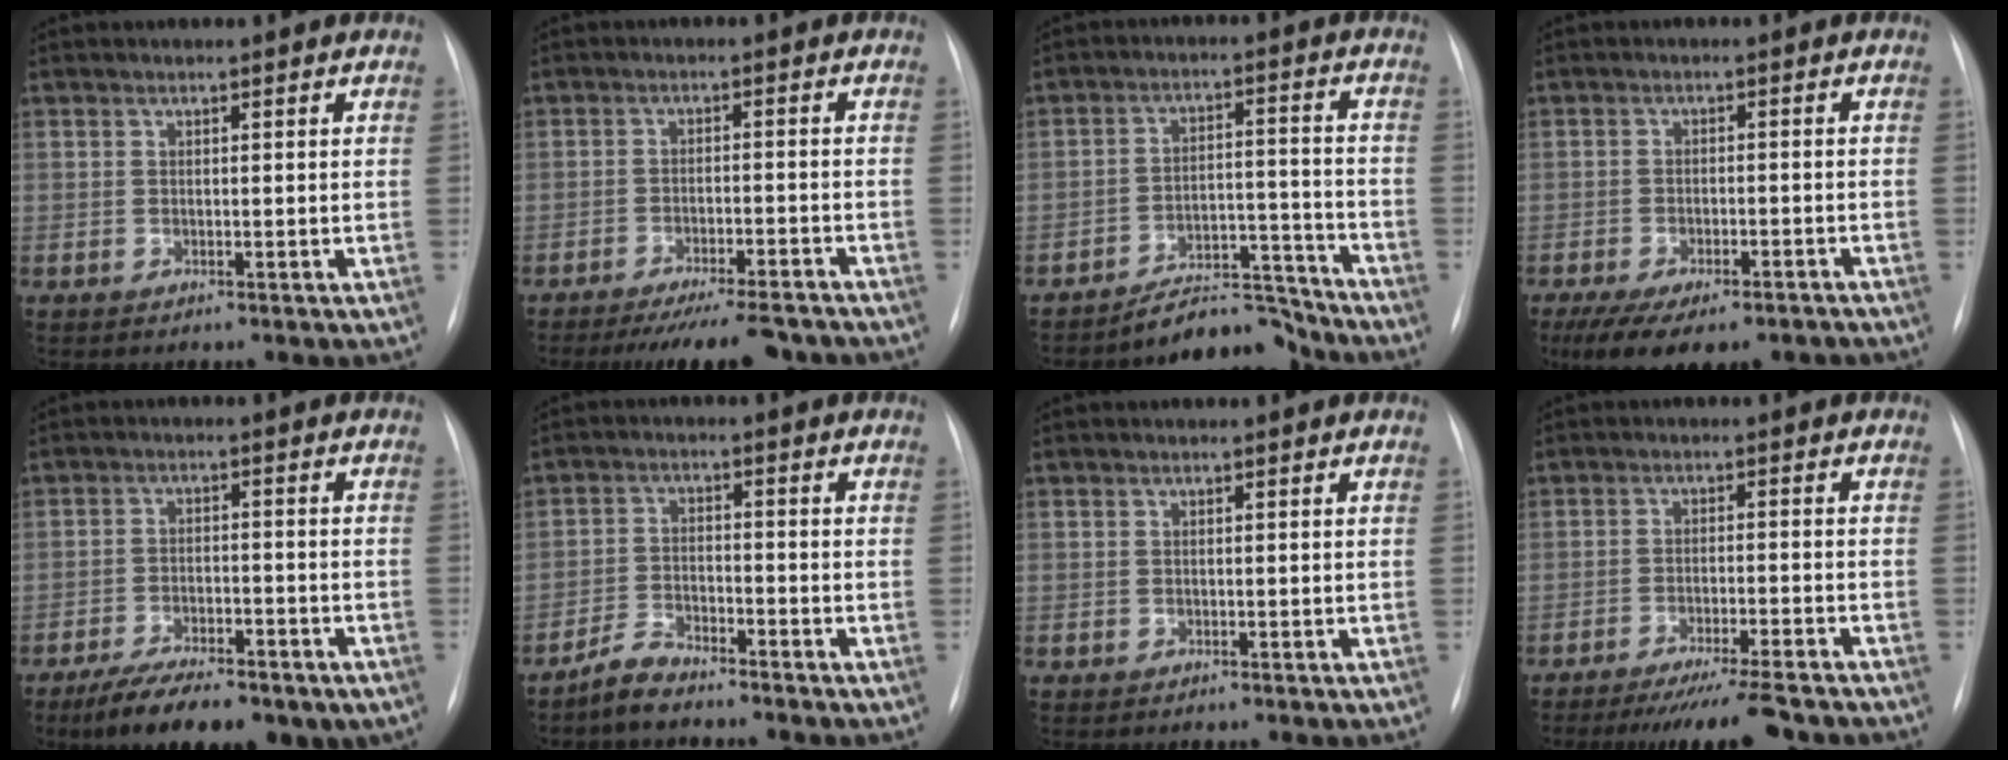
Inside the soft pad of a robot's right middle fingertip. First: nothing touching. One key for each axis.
{"total": 10.9, "fx": -9.8, "fy": 1.4, "fz": 4.6, "tx": -0.060, "ty": -0.011, "tz": -0.135}
{"total": 7.7, "fx": -7.5, "fy": 1.5, "fz": 0.7, "tx": -0.002, "ty": 0.042, "tz": -0.118}
{"total": 13.8, "fx": -10.3, "fy": 5.3, "fz": 7.6, "tx": -0.140, "ty": -0.011, "tz": -0.140}
{"total": 14.3, "fx": -9.9, "fy": 5.3, "fz": 8.9, "tx": -0.131, "ty": -0.008, "tz": -0.147}
{"total": 3.9, "fx": -3.7, "fy": 0.8, "fz": 1.0, "tx": -0.024, "ty": -0.007, "tz": -0.073}
{"total": 0.0}
{"total": 10.0, "fx": -8.7, "fy": 0.1, "fz": 5.1, "tx": -0.067, "ty": -0.024, "tz": -0.132}